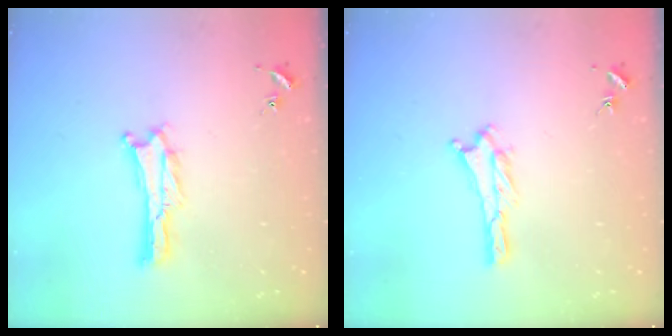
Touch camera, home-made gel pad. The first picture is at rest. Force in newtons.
{"total": 1.6, "press": 1.6, "slide": 0.3}